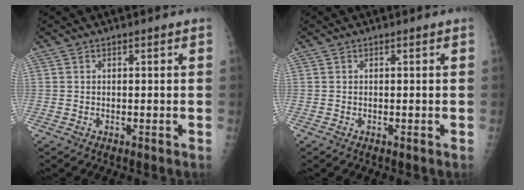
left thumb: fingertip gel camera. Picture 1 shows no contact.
{"total": 0.0}